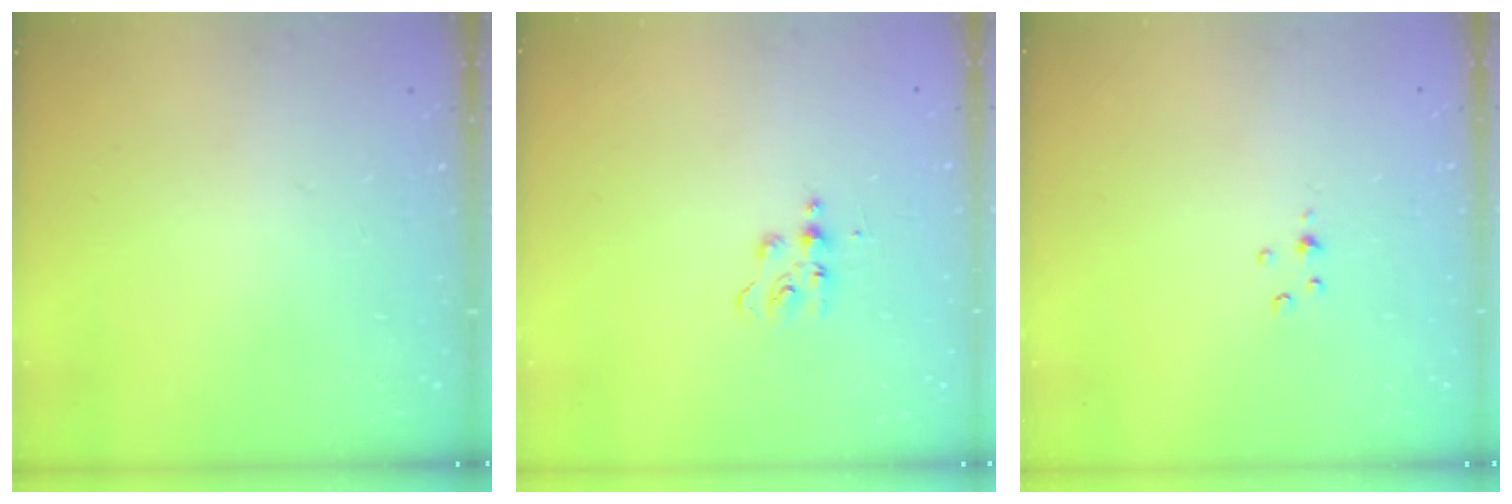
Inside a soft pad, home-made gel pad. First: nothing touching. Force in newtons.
{"total": 6.4, "press": 6.4, "slide": 0.7}
{"total": 2.5, "press": 2.5, "slide": 0.3}